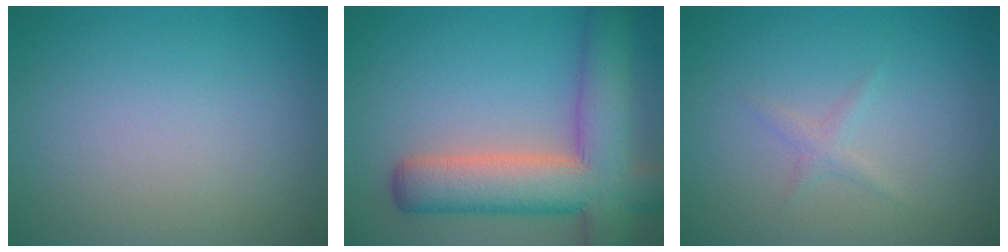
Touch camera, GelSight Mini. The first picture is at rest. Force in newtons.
{"total": 10.1, "press": 10.0, "slide": 0.8}
{"total": 1.0, "press": 1.0, "slide": 0.1}